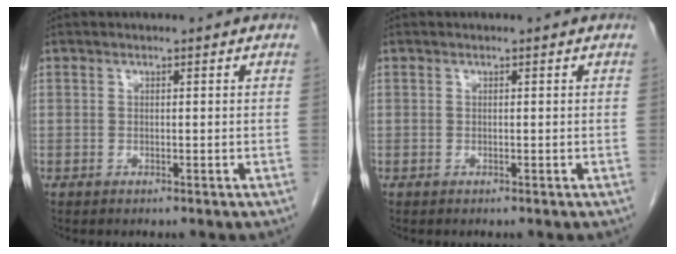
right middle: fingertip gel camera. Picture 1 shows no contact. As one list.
[{"total": 0.0}]